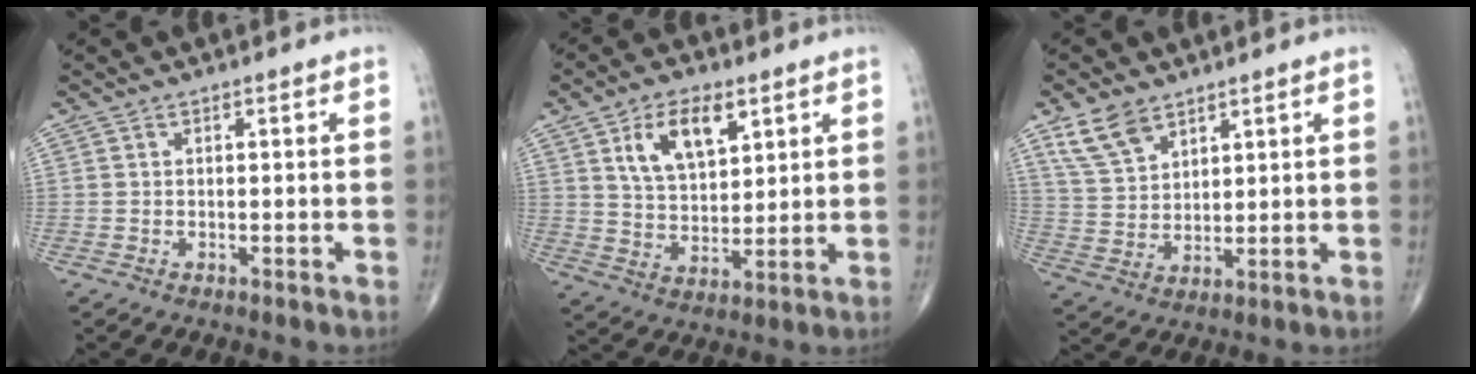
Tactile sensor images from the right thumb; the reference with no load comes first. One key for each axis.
{"total": 11.0, "fx": 5.1, "fy": 6.0, "fz": 7.7, "tx": -0.115, "ty": -0.021, "tz": 0.098}
{"total": 8.0, "fx": 5.3, "fy": 4.6, "fz": 4.0, "tx": -0.064, "ty": -0.022, "tz": 0.112}